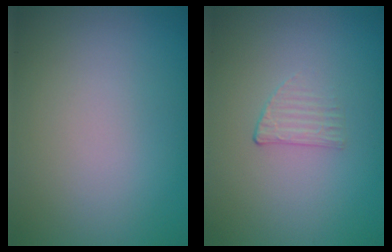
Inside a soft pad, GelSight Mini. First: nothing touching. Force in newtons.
{"total": 1.0, "press": 0.3, "slide": 1.0}